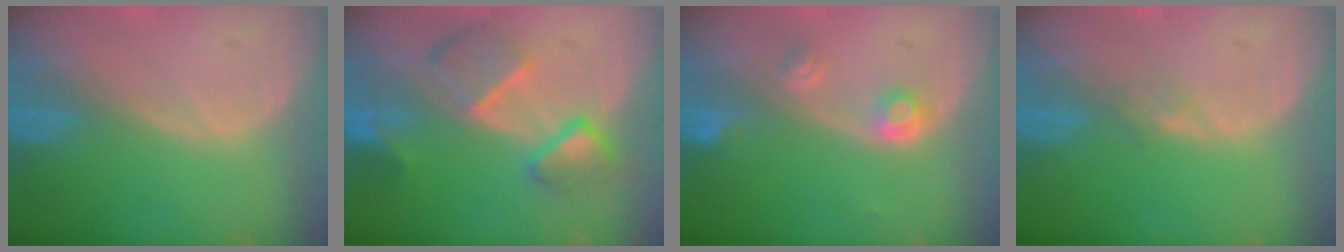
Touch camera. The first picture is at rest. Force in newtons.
{"total": 7.3, "press": 6.8, "slide": 2.4}
{"total": 3.0, "press": 2.8, "slide": 1.0}
{"total": 0.8, "press": 0.8, "slide": 0.0}